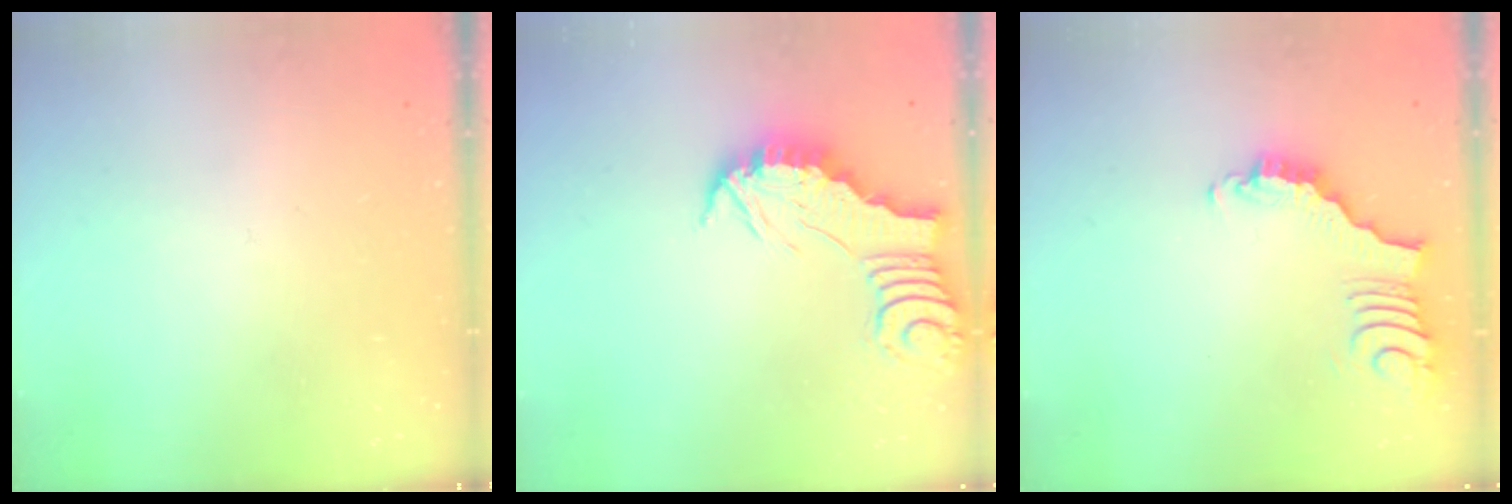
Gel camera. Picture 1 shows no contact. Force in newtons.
{"total": 2.4, "press": 2.4, "slide": 0.2}
{"total": 3.7, "press": 3.6, "slide": 0.7}